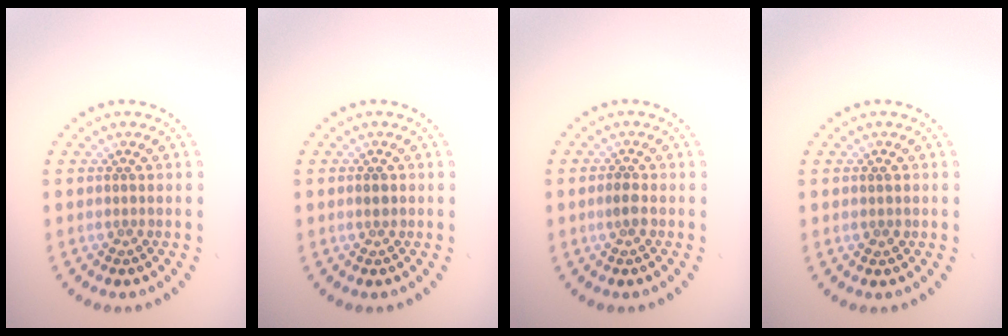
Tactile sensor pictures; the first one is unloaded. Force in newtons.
{"total": 1.2, "press": 1.2, "slide": 0.1}
{"total": 1.1, "press": 1.1, "slide": 0.3}
{"total": 0.8, "press": 0.8, "slide": 0.1}